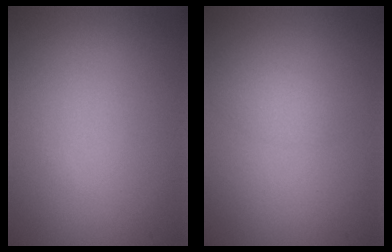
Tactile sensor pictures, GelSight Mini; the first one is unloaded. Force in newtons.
{"total": 1.1, "press": 1.1, "slide": 0.1}